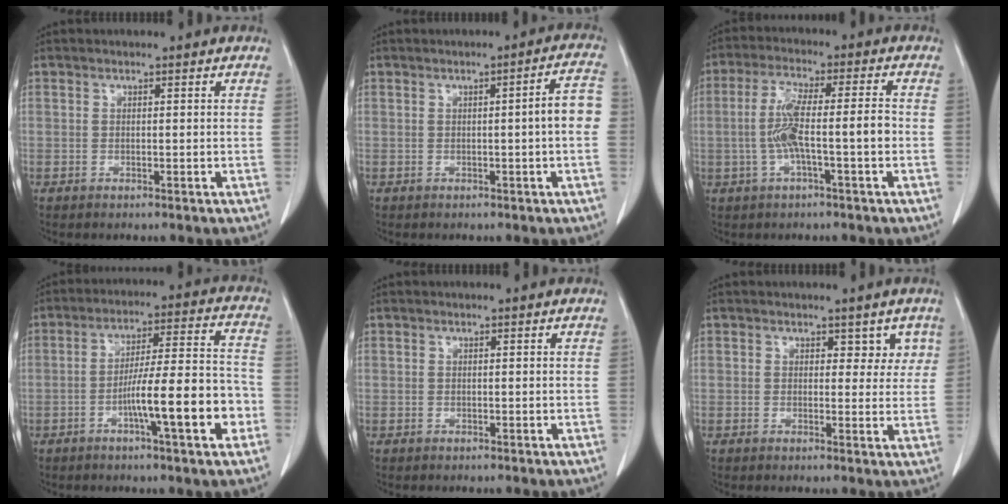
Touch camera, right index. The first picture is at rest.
{"total": 5.0, "force": [-0.4, -0.1, 4.9], "torque": [-0.060, 0.010, -0.007]}
{"total": 7.9, "force": [-1.4, 0.7, 7.7], "torque": [-0.152, 0.019, -0.026]}
{"total": 13.1, "force": [-4.5, 0.9, 12.2], "torque": [-0.192, 0.010, -0.070]}
{"total": 0.0}
{"total": 3.3, "force": [1.8, 2.3, 1.7], "torque": [0.005, -0.001, 0.017]}